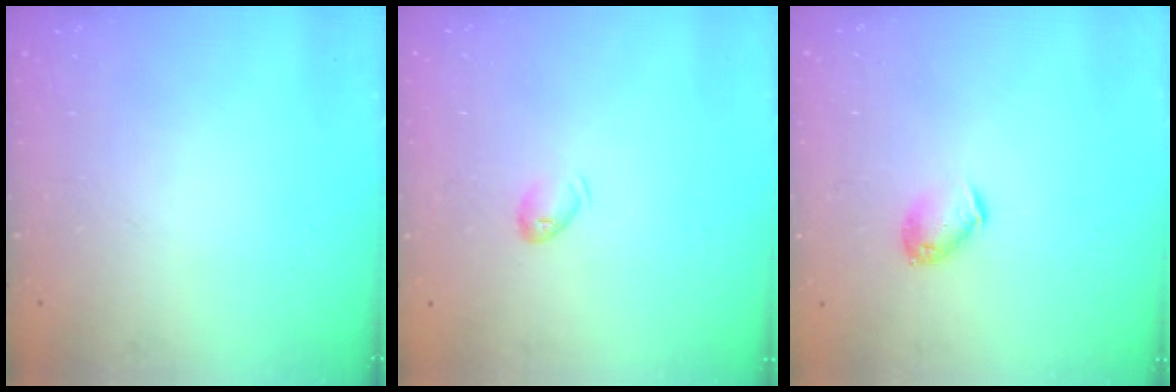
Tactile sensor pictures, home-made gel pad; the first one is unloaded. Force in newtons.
{"total": 5.4, "press": 5.3, "slide": 1.0}
{"total": 5.1, "press": 5.1, "slide": 0.5}